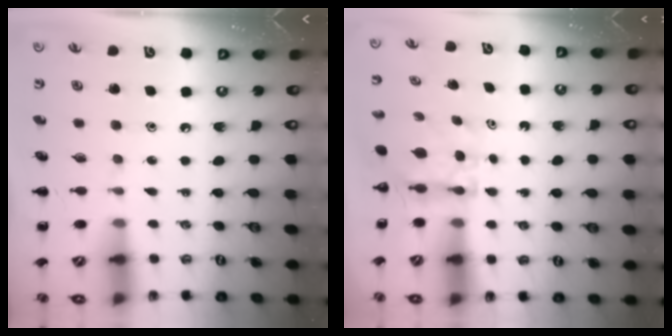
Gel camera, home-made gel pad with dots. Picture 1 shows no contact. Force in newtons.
{"total": 6.0, "press": 5.9, "slide": 0.8}